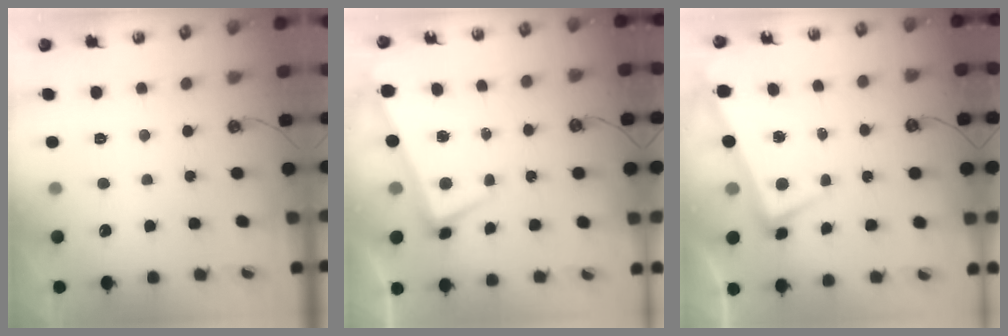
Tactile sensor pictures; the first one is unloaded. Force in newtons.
{"total": 2.0, "press": 1.8, "slide": 0.9}
{"total": 1.4, "press": 1.1, "slide": 0.8}